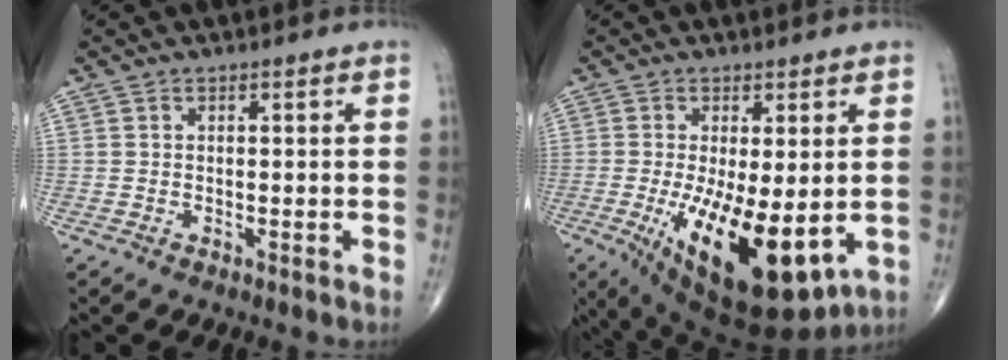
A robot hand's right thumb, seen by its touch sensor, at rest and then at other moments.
{"total": 17.0, "force": [-3.5, 6.5, 15.3], "torque": [-0.246, -0.032, -0.031]}